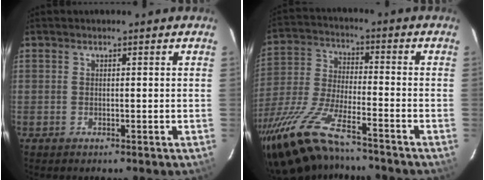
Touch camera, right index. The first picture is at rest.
{"total": 20.0, "force": [-16.1, 4.5, 11.1], "torque": [-0.241, -0.042, -0.295]}